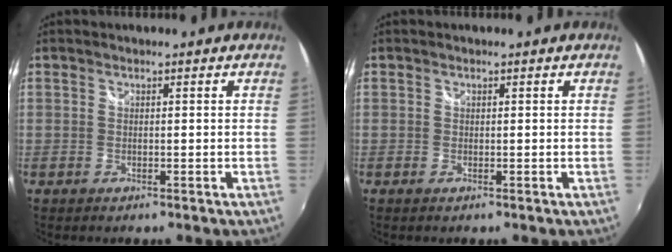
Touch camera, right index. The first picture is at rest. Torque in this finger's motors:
{"motor_torque": [0.09, -0.20, 0.02, 0.01]}